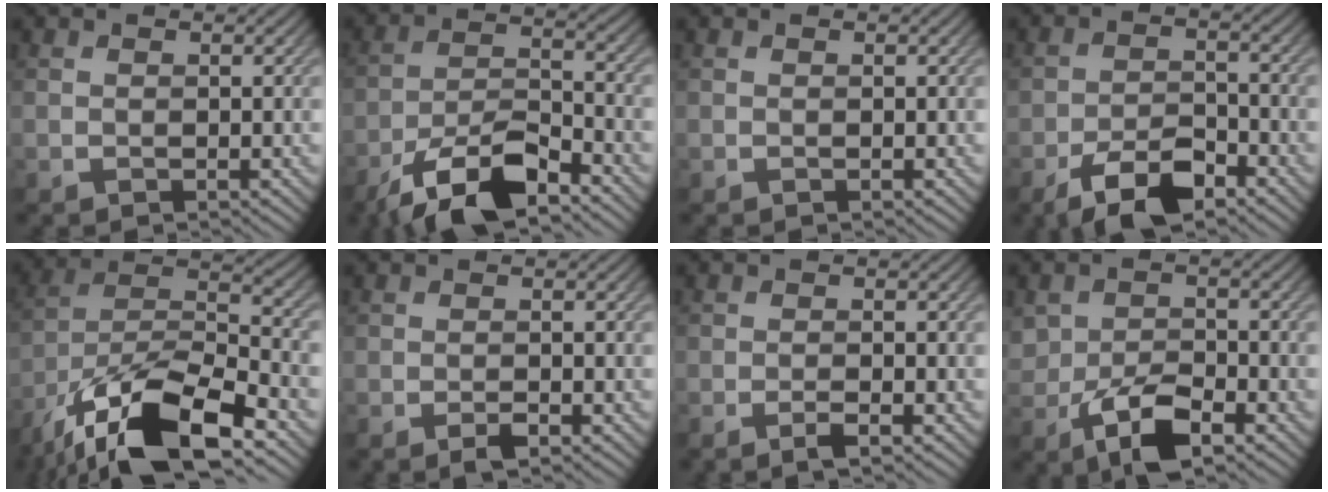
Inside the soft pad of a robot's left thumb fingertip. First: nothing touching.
{"total": 10.7, "force": [-7.6, 3.5, 6.7], "torque": [-0.121, -0.001, -0.150]}
{"total": 0.0}
{"total": 6.8, "force": [-4.6, 2.8, 4.1], "torque": [-0.071, 0.003, -0.087]}
{"total": 16.8, "force": [-10.8, 6.0, 11.3], "torque": [-0.235, -0.020, -0.199]}
{"total": 1.2, "force": [-0.8, 0.4, 0.8], "torque": [-0.014, -0.001, -0.015]}
{"total": 1.7, "force": [-1.1, 0.1, 1.3], "torque": [-0.023, 0.004, -0.022]}
{"total": 6.4, "force": [-3.0, 3.5, 4.5], "torque": [-0.089, -0.008, -0.057]}